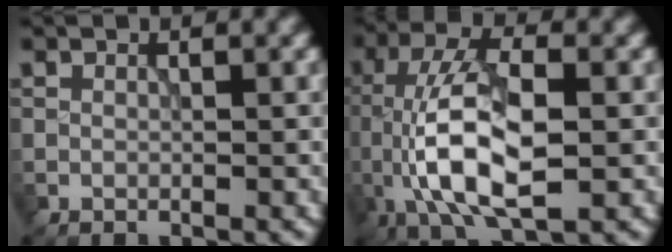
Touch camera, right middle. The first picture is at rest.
{"total": 9.7, "force": [-1.9, 4.0, 8.6], "torque": [-0.167, 0.012, -0.038]}